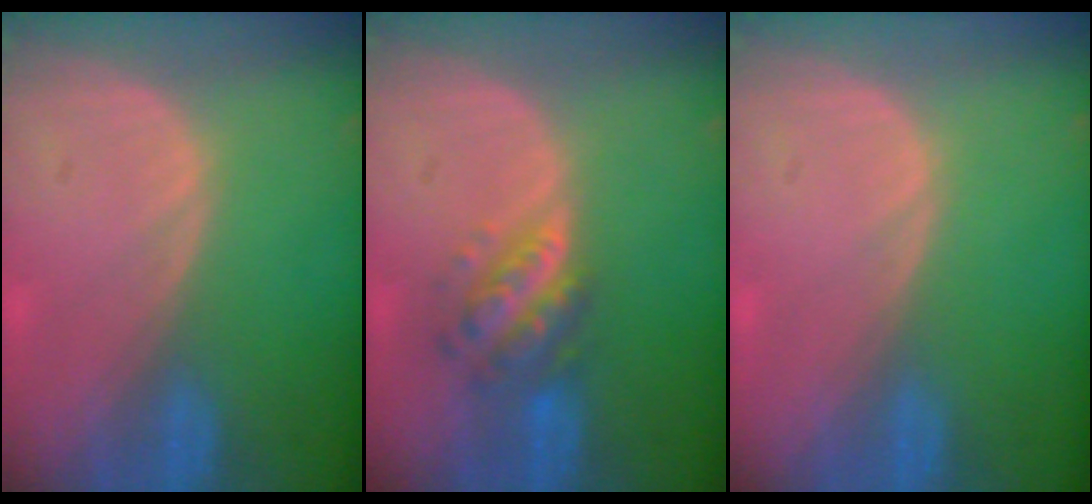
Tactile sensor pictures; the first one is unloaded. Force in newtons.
{"total": 5.8, "press": 5.3, "slide": 2.4}
{"total": 0.0}